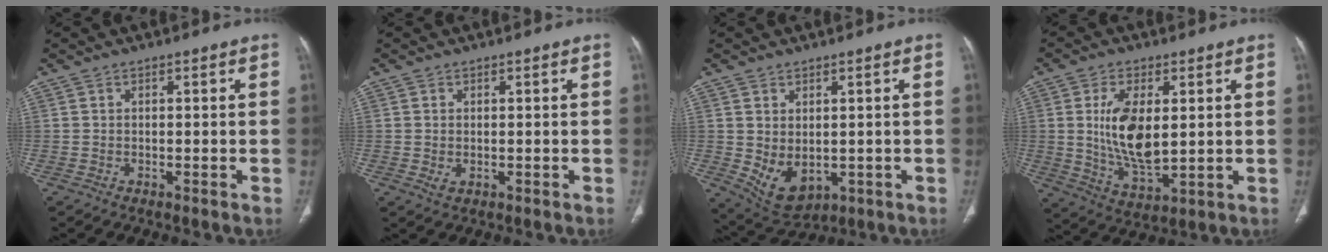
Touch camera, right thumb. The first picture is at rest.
{"total": 1.5, "force": [-0.1, 1.0, 1.2], "torque": [-0.027, -0.003, 0.001]}
{"total": 7.8, "force": [-0.7, 5.1, 5.9], "torque": [-0.089, -0.007, 0.015]}
{"total": 12.4, "force": [1.6, 6.1, 10.7], "torque": [-0.197, -0.021, 0.041]}